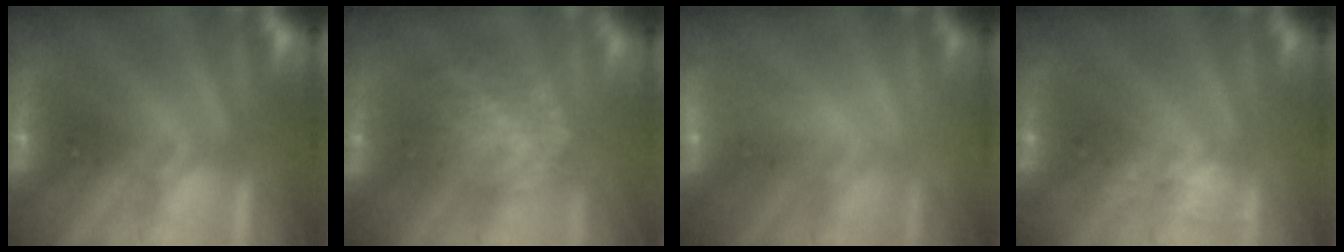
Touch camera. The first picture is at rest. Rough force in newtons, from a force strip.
{"total": 7.9}
{"total": 2.2}
{"total": 2.4}